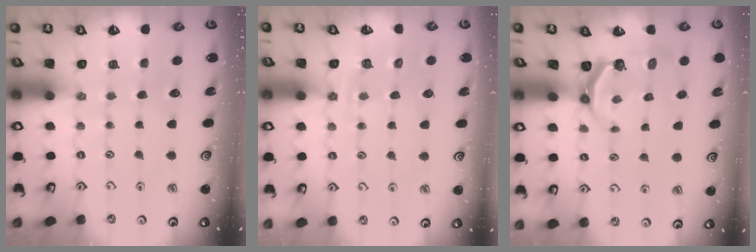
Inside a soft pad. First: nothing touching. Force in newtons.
{"total": 5.8, "press": 5.7, "slide": 1.2}
{"total": 5.0, "press": 4.1, "slide": 2.9}